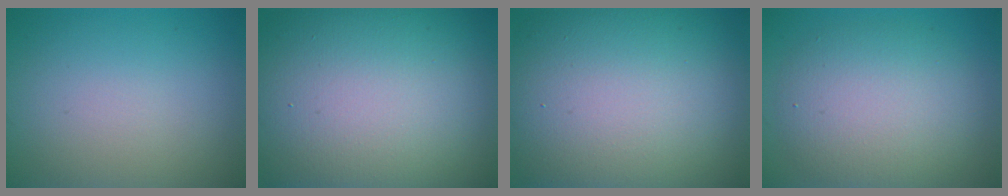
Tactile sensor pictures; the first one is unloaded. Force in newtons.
{"total": 20.3, "press": 20.2, "slide": 1.3}
{"total": 17.6, "press": 17.5, "slide": 0.9}
{"total": 6.7, "press": 6.7, "slide": 0.6}